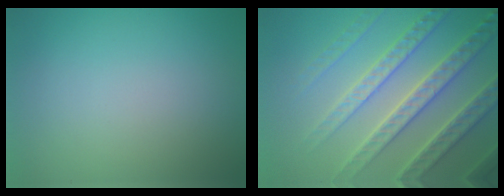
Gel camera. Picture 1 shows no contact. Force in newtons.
{"total": 7.0, "press": 6.8, "slide": 1.7}